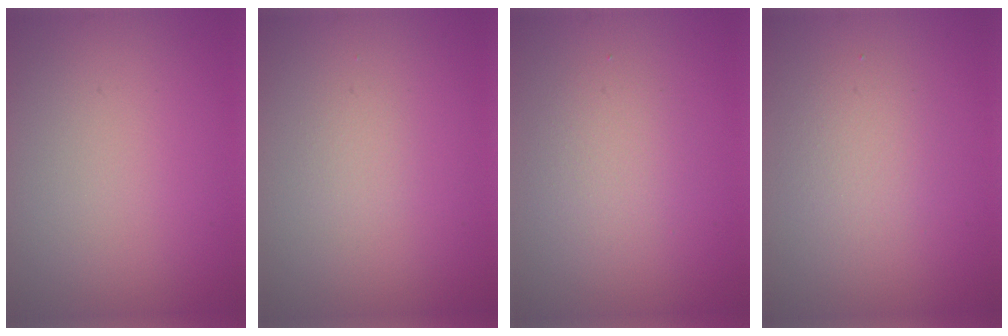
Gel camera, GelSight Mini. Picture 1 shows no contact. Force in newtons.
{"total": 0.7, "press": 0.7, "slide": 0.0}
{"total": 2.1, "press": 2.1, "slide": 0.2}
{"total": 2.1, "press": 2.1, "slide": 0.1}